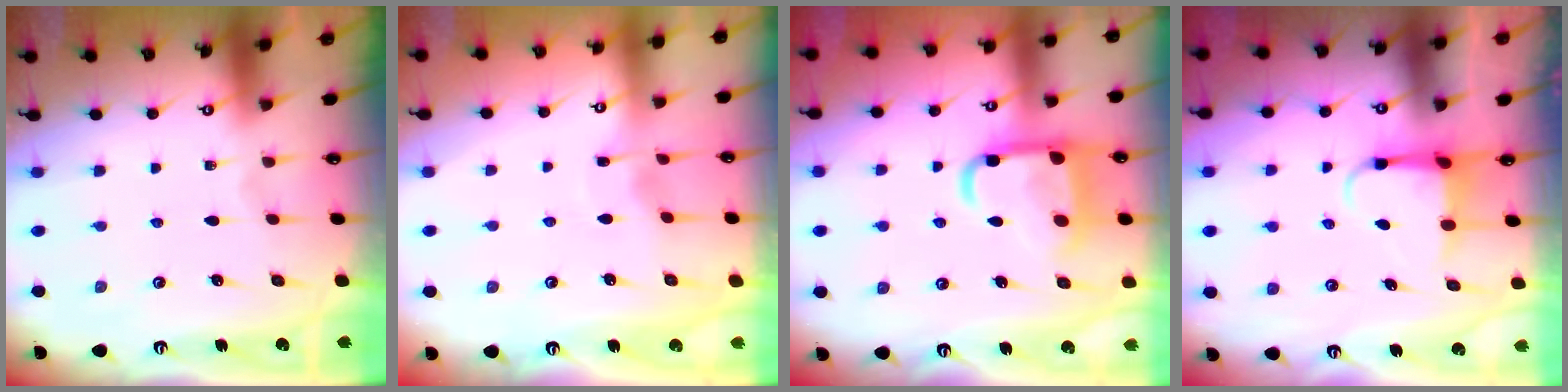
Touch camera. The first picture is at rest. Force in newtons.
{"total": 2.9, "press": 2.8, "slide": 0.4}
{"total": 14.6, "press": 14.5, "slide": 1.4}
{"total": 4.0, "press": 4.0, "slide": 0.4}